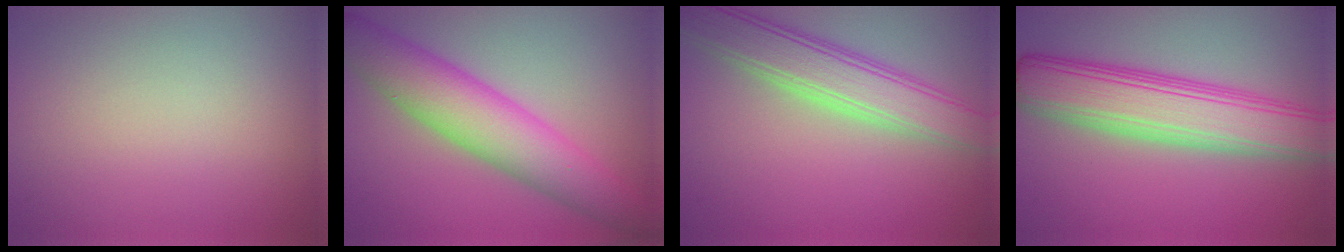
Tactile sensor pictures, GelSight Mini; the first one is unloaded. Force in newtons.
{"total": 7.4, "press": 7.4, "slide": 0.4}
{"total": 6.0, "press": 6.0, "slide": 0.4}
{"total": 8.2, "press": 8.2, "slide": 0.3}